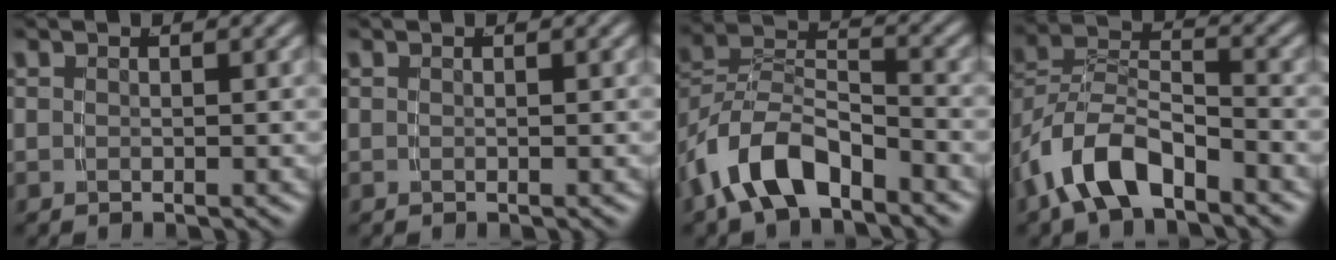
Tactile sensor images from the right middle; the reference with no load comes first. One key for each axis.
{"total": 0.0}
{"total": 6.5, "fx": -2.3, "fy": 4.5, "fz": 4.1, "tx": -0.092, "ty": -0.018, "tz": -0.034}
{"total": 5.8, "fx": -2.3, "fy": 3.9, "fz": 3.6, "tx": -0.083, "ty": -0.016, "tz": -0.034}